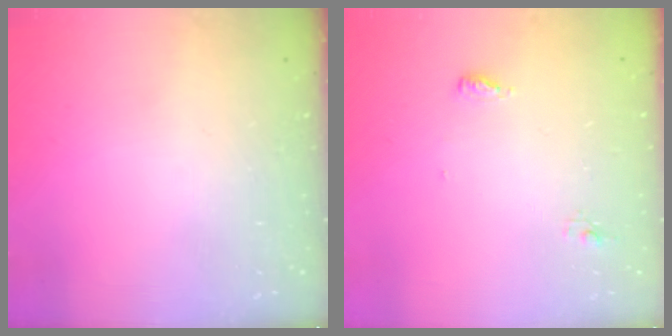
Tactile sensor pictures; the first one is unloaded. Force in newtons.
{"total": 4.7, "press": 4.5, "slide": 1.1}